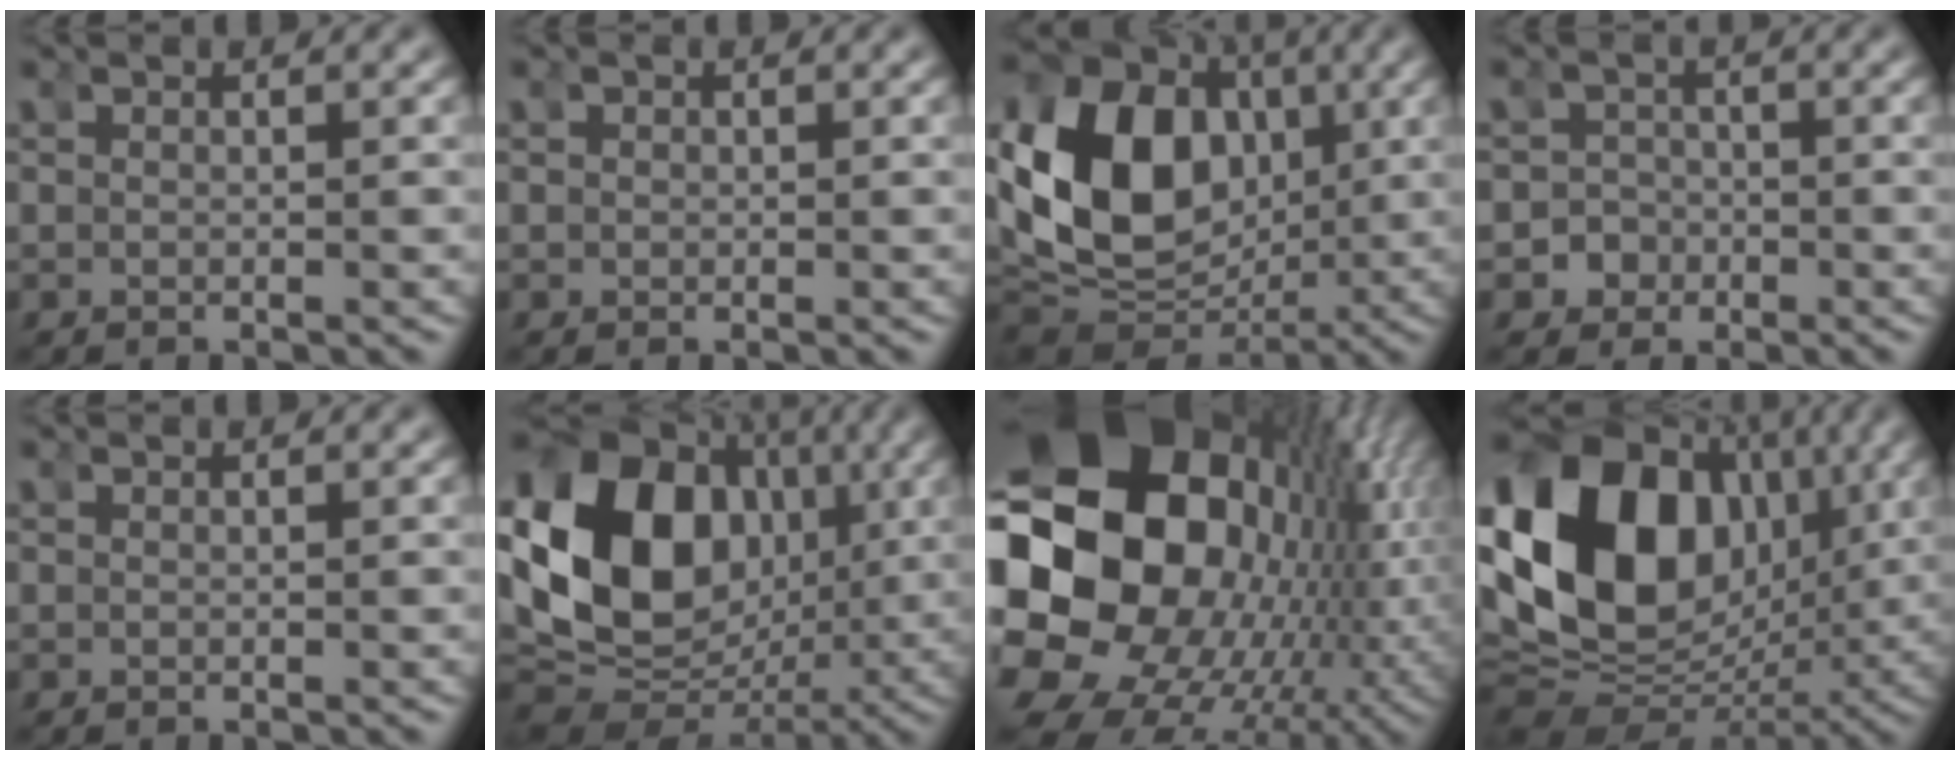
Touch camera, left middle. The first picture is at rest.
{"total": 0.7, "force": [0.1, 0.7, 0.2], "torque": [-0.006, 0.000, 0.003]}
{"total": 18.3, "force": [1.4, 14.3, 11.4], "torque": [-0.217, -0.022, 0.028]}
{"total": 5.7, "force": [-2.0, 5.2, 0.7], "torque": [-0.027, -0.017, -0.039]}
{"total": 0.0}
{"total": 20.2, "force": [1.0, 15.6, 12.8], "torque": [-0.245, -0.030, 0.020]}
{"total": 33.0, "force": [2.0, 24.0, 22.5], "torque": [-0.389, -0.038, 0.026]}
{"total": 21.8, "force": [2.3, 16.1, 14.5], "torque": [-0.270, -0.014, 0.038]}